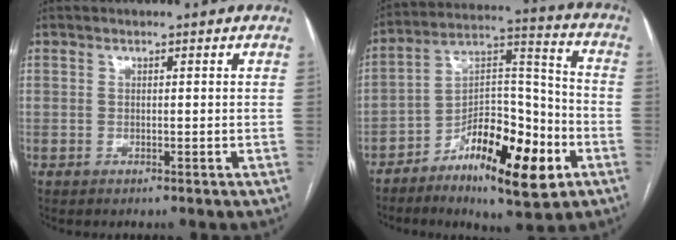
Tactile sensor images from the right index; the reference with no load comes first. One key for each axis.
{"total": 16.5, "fx": -8.0, "fy": 5.4, "fz": 13.3, "tx": -0.211, "ty": 0.019, "tz": -0.123}